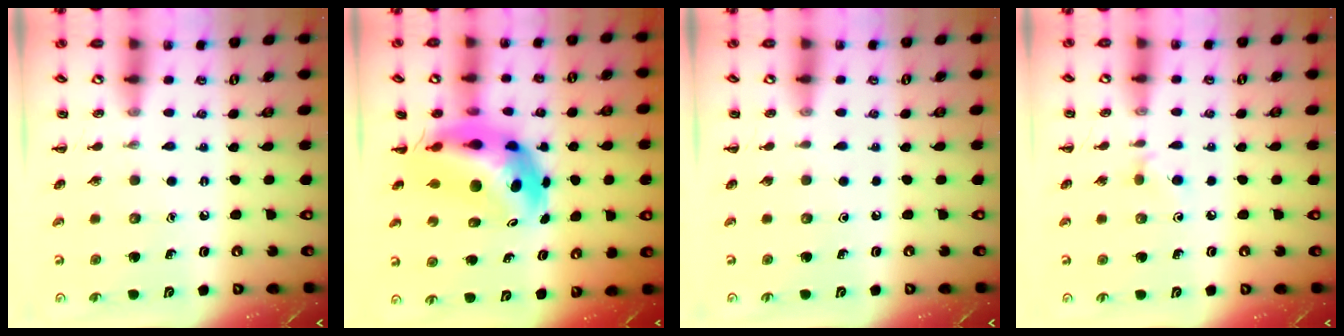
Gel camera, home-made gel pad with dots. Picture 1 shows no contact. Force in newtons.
{"total": 7.6, "press": 7.0, "slide": 3.0}
{"total": 0.0}
{"total": 4.8, "press": 4.6, "slide": 1.5}